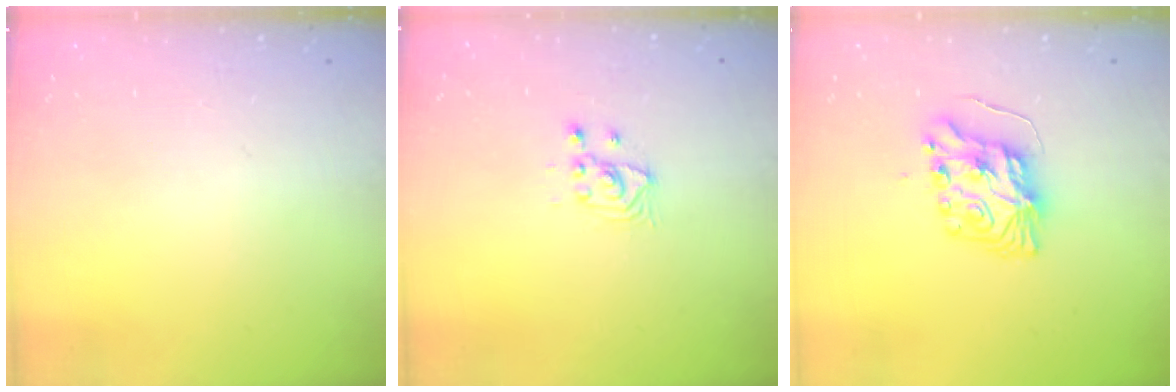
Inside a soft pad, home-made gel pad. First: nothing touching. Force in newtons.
{"total": 3.8, "press": 3.8, "slide": 0.4}
{"total": 8.2, "press": 8.2, "slide": 0.6}